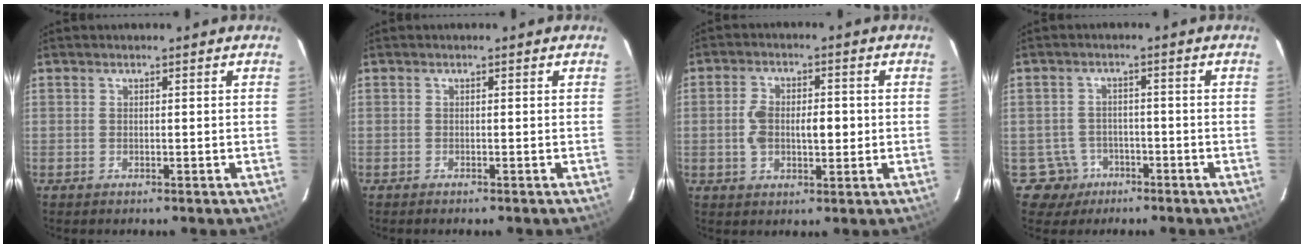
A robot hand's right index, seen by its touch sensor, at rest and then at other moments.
{"total": 0.8, "force": [-0.7, 0.1, 0.4], "torque": [-0.006, -0.002, -0.010]}
{"total": 7.2, "force": [-0.3, 3.6, 6.2], "torque": [-0.115, 0.017, -0.003]}
{"total": 5.1, "force": [-2.2, 4.6, -0.5], "torque": [0.010, 0.012, -0.033]}